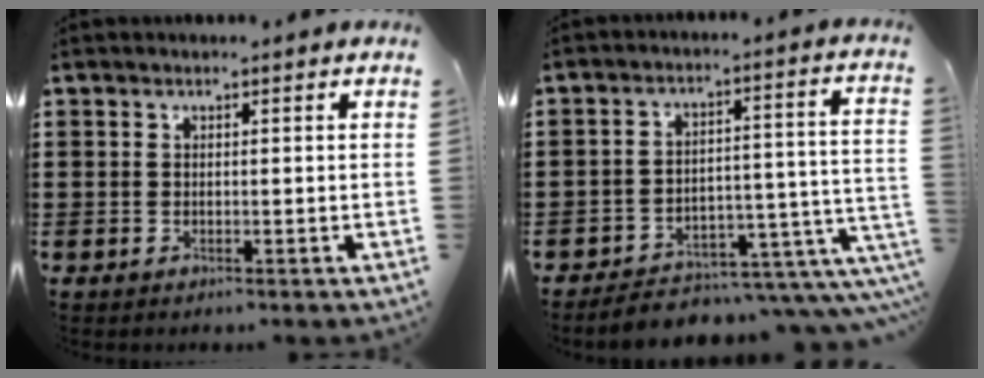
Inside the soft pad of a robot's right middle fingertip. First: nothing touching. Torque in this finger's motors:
{"motor_torque": [1.37, -0.77, 0.50, 0.13]}